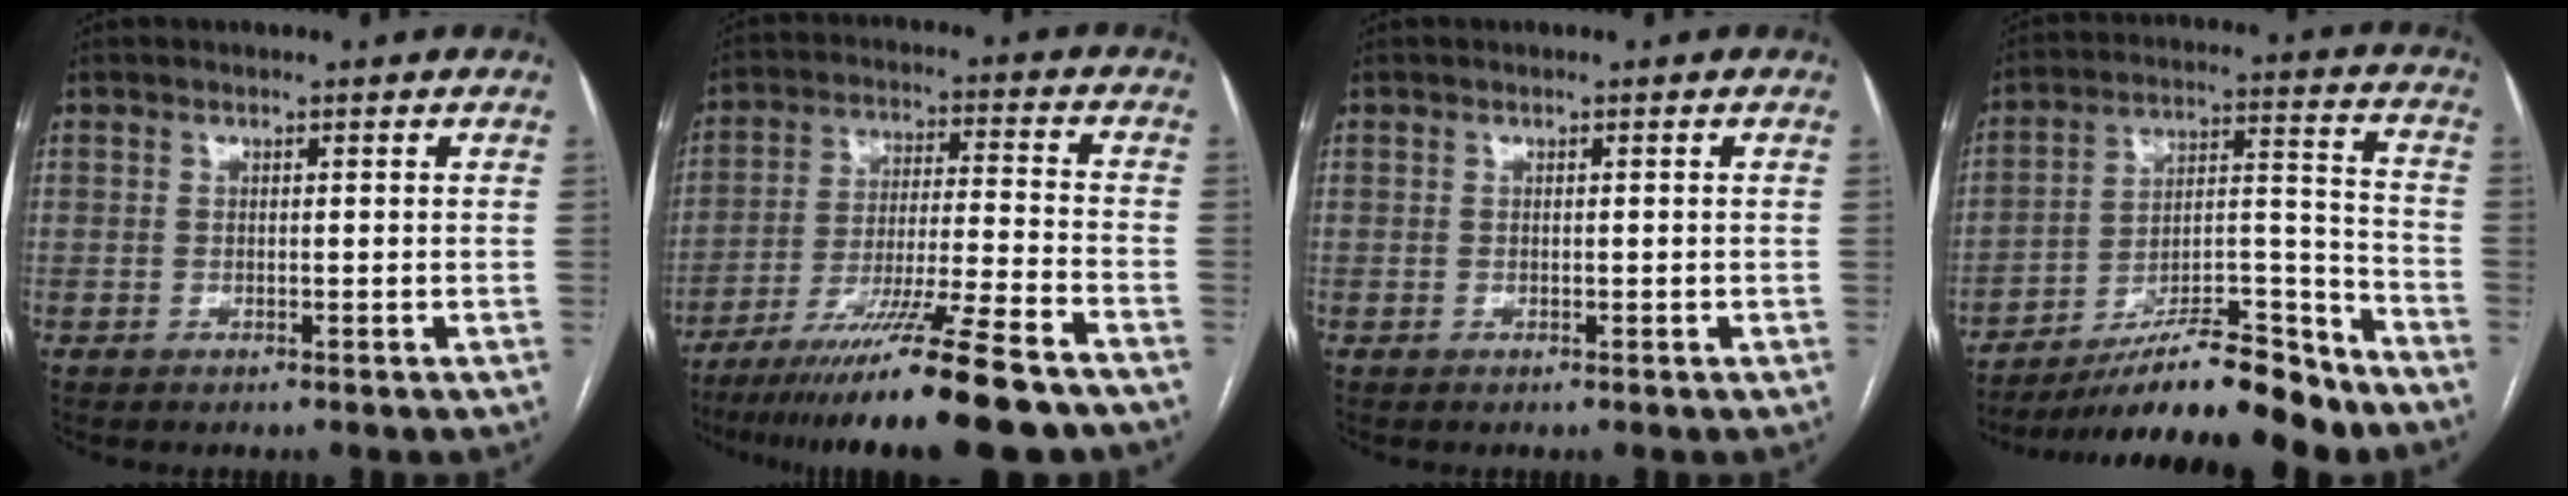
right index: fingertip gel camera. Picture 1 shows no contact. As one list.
[{"total": 18.2, "force": [-14.2, -0.8, 11.5], "torque": [-0.185, -0.033, -0.234]}, {"total": 0.0}, {"total": 19.7, "force": [-16.6, 2.7, 10.2], "torque": [-0.150, 0.019, -0.279]}]